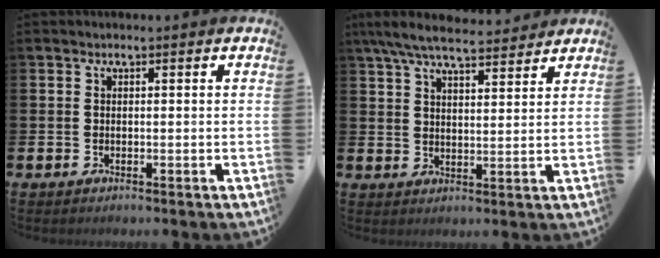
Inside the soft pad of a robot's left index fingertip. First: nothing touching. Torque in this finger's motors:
{"motor_torque": [1.26, -0.88, 0.79, 0.17]}